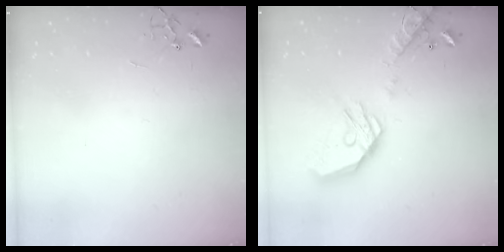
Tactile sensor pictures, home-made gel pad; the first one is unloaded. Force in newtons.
{"total": 19.0, "press": 18.9, "slide": 2.0}